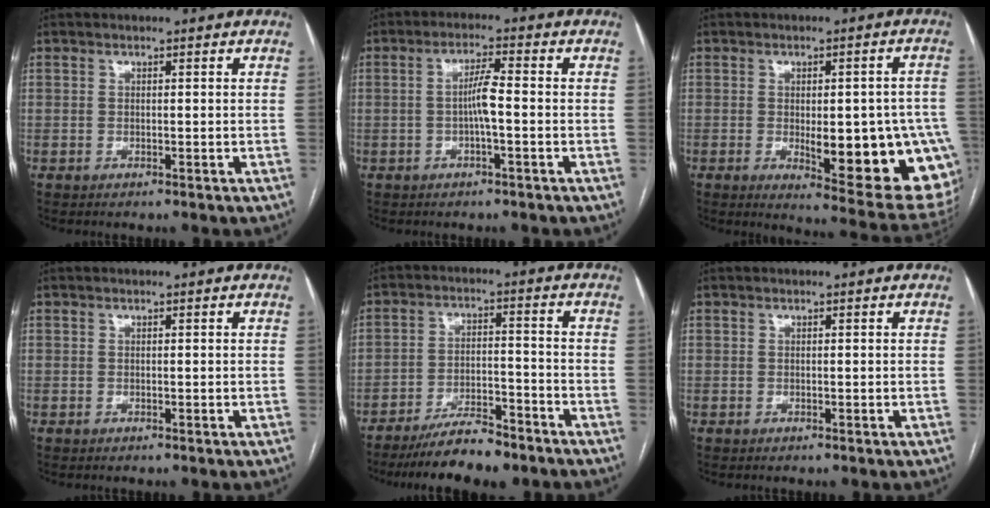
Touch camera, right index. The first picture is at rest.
{"total": 4.1, "force": [-0.6, 0.2, 4.1], "torque": [-0.077, 0.007, -0.010]}
{"total": 18.7, "force": [-4.2, 5.2, 17.4], "torque": [-0.135, 0.008, -0.027]}
{"total": 0.0}
{"total": 10.0, "force": [-8.3, 2.3, 4.9], "torque": [-0.080, -0.003, -0.143]}
{"total": 0.0}